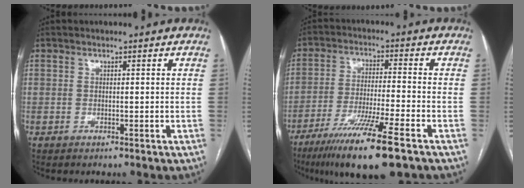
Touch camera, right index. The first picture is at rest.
{"total": 13.5, "force": [-8.6, -0.2, 10.4], "torque": [-0.195, -0.039, -0.148]}